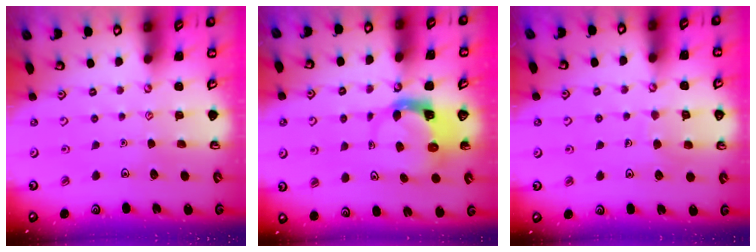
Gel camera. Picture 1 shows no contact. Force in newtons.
{"total": 5.4, "press": 5.3, "slide": 1.0}
{"total": 6.6, "press": 6.6, "slide": 0.5}